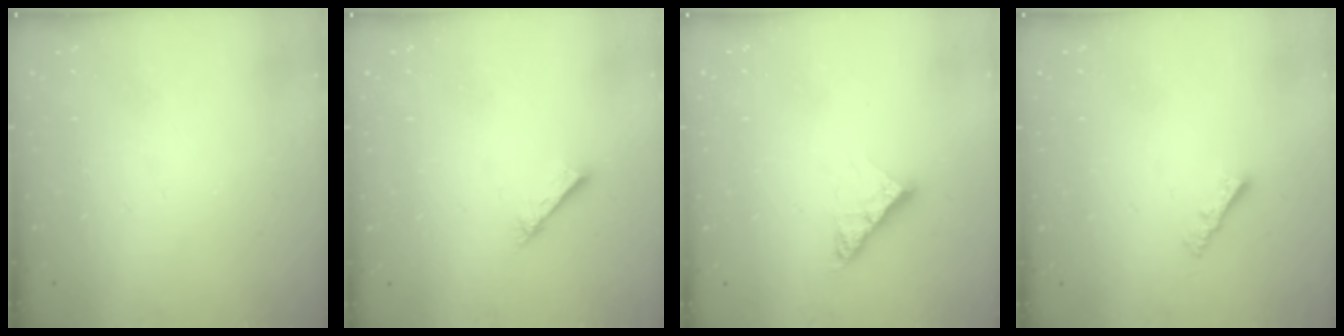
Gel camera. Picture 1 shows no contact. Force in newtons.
{"total": 1.5, "press": 1.5, "slide": 0.1}
{"total": 7.6, "press": 7.6, "slide": 0.7}
{"total": 3.5, "press": 3.5, "slide": 0.3}